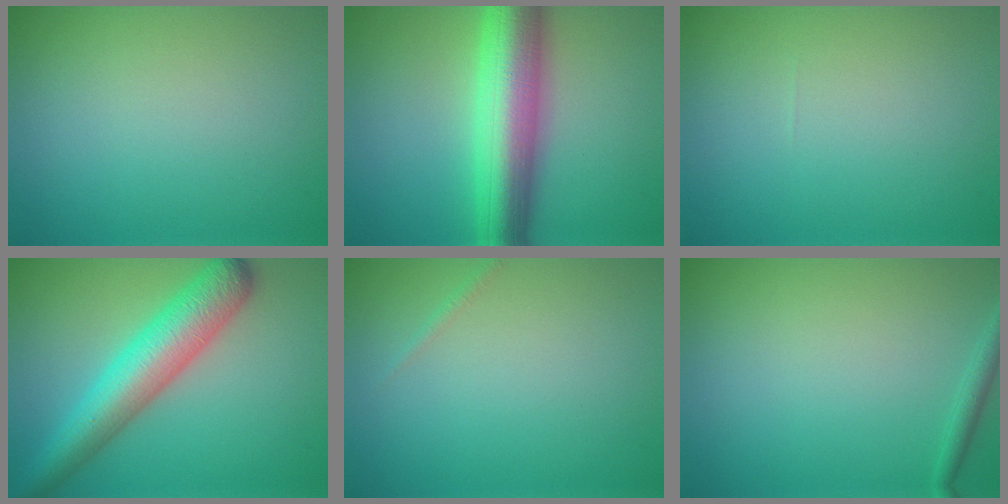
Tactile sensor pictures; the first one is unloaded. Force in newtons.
{"total": 9.5, "press": 9.5, "slide": 0.2}
{"total": 0.0}
{"total": 7.4, "press": 7.4, "slide": 0.1}
{"total": 0.6, "press": 0.6, "slide": 0.0}
{"total": 1.2, "press": 1.1, "slide": 0.1}